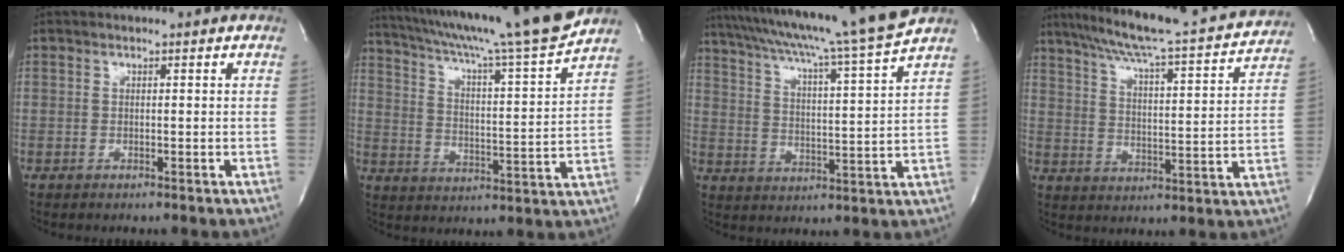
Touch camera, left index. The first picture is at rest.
{"total": 21.6, "force": [18.9, -1.5, 10.3], "torque": [-0.174, -0.030, 0.280]}
{"total": 19.4, "force": [17.0, -2.6, 8.9], "torque": [-0.156, -0.035, 0.247]}
{"total": 22.9, "force": [20.4, 1.6, 10.3], "torque": [-0.167, -0.012, 0.275]}